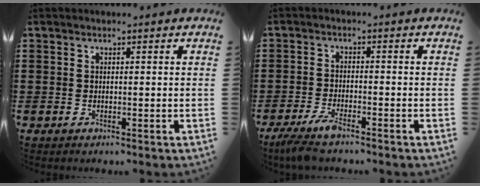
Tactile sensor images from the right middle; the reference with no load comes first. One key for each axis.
{"total": 4.3, "fx": -3.5, "fy": 0.3, "fz": 2.5, "tx": -0.062, "ty": -0.015, "tz": -0.069}